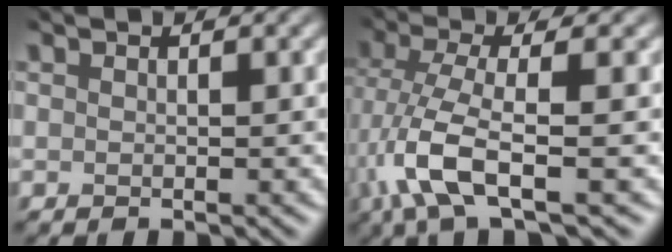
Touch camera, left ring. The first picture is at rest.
{"total": 5.6, "force": [-2.5, 1.2, 4.9], "torque": [-0.115, -0.005, -0.039]}